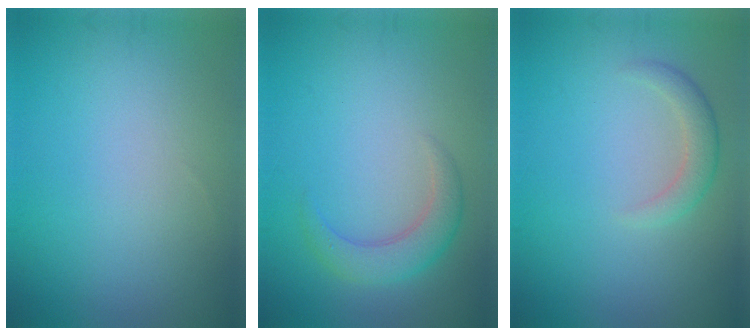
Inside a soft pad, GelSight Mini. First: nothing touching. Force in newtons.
{"total": 3.0, "press": 3.0, "slide": 0.1}
{"total": 2.0, "press": 2.0, "slide": 0.1}